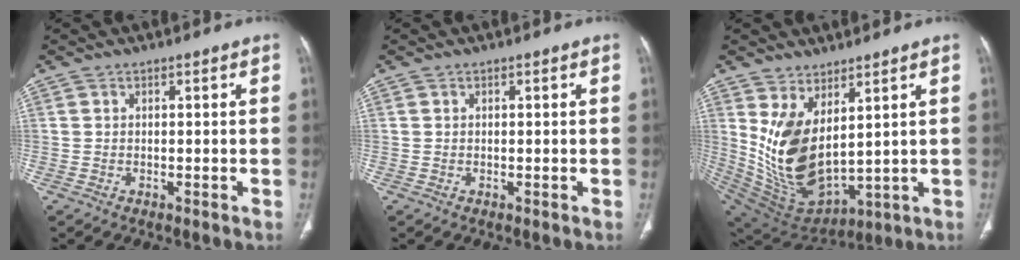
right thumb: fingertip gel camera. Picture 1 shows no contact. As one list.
[{"total": 0.0}, {"total": 15.1, "force": [4.5, 7.8, 12.2], "torque": [-0.220, -0.043, 0.120]}]